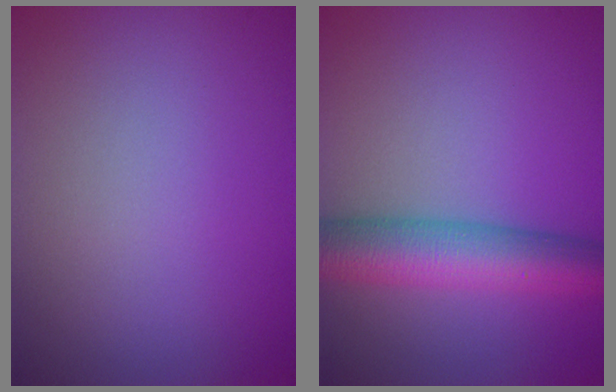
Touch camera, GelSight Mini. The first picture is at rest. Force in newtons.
{"total": 6.4, "press": 6.4, "slide": 0.1}